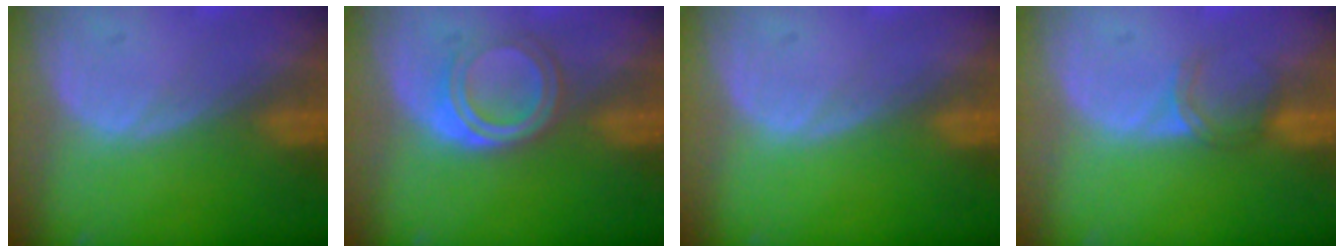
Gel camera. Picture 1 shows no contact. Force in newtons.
{"total": 4.7, "press": 4.3, "slide": 2.1}
{"total": 0.0}
{"total": 2.9, "press": 2.5, "slide": 1.5}